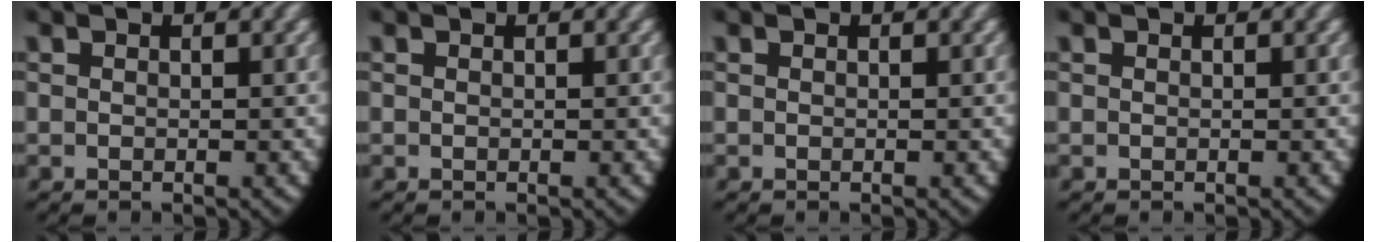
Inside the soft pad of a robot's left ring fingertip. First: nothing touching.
{"total": 0.0}
{"total": 0.0}
{"total": 0.0}